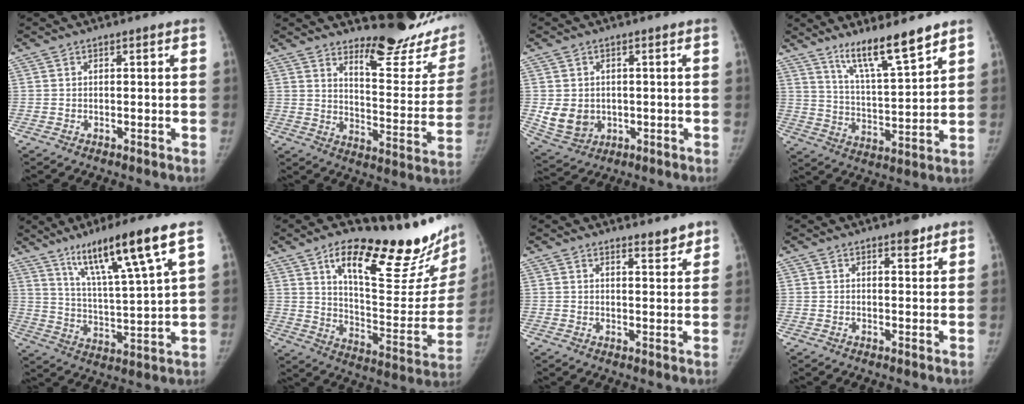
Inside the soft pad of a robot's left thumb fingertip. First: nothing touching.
{"total": 20.0, "force": [16.8, 5.4, 9.3], "torque": [-0.079, -0.163, 0.217]}
{"total": 7.3, "force": [-0.3, 6.2, 3.9], "torque": [-0.052, -0.008, 0.014]}
{"total": 12.0, "force": [9.0, 1.5, 7.7], "torque": [-0.123, -0.067, 0.165]}
{"total": 15.7, "force": [9.2, 0.8, 12.7], "torque": [-0.218, -0.045, 0.163]}
{"total": 26.7, "force": [18.2, 8.1, 17.8], "torque": [-0.206, -0.098, 0.275]}
{"total": 3.3, "force": [2.9, 0.9, 1.2], "torque": [-0.004, -0.023, 0.040]}
{"total": 2.7, "force": [1.9, 1.2, 1.6], "torque": [-0.010, -0.010, 0.025]}